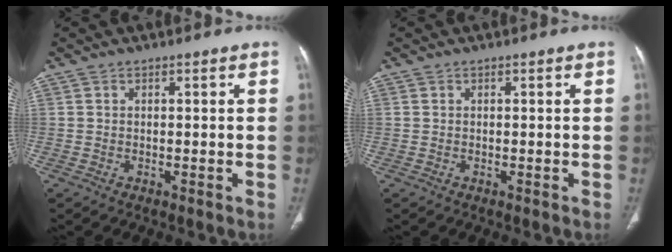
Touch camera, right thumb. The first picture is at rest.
{"total": 0.0}